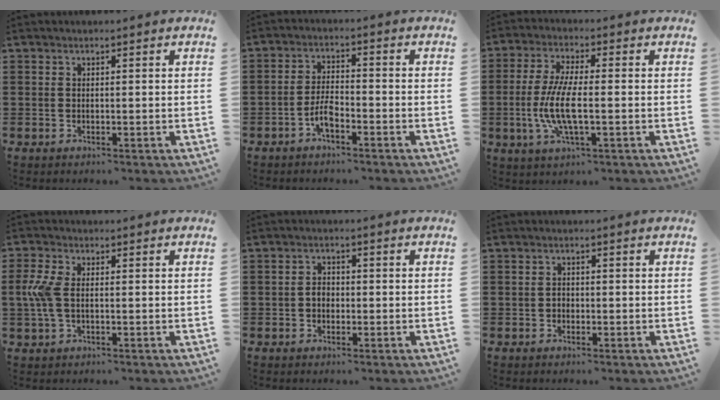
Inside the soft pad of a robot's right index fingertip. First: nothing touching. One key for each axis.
{"total": 4.0, "fx": -2.3, "fy": 1.4, "fz": 3.0, "tx": -0.074, "ty": 0.002, "tz": -0.051}
{"total": 7.9, "fx": -1.7, "fy": 2.1, "fz": 7.4, "tx": -0.168, "ty": -0.014, "tz": -0.041}
{"total": 5.2, "fx": -0.2, "fy": 2.5, "fz": 4.6, "tx": -0.129, "ty": -0.007, "tz": -0.015}
{"total": 1.8, "fx": -0.4, "fy": 1.3, "fz": 1.2, "tx": -0.024, "ty": 0.005, "tz": -0.009}
{"total": 1.3, "fx": -0.5, "fy": 0.8, "fz": 0.8, "tx": -0.018, "ty": 0.001, "tz": -0.010}